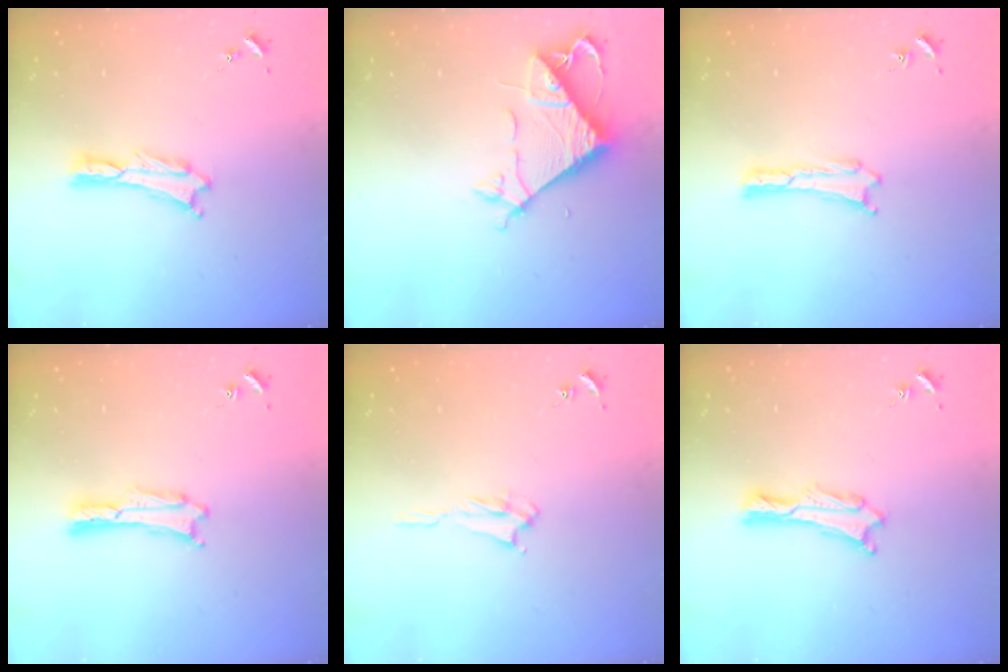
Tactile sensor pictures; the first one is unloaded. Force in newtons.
{"total": 7.1, "press": 7.1, "slide": 0.6}
{"total": 0.0}
{"total": 0.7, "press": 0.7, "slide": 0.1}
{"total": 2.1, "press": 2.0, "slide": 0.3}
{"total": 0.8, "press": 0.7, "slide": 0.2}